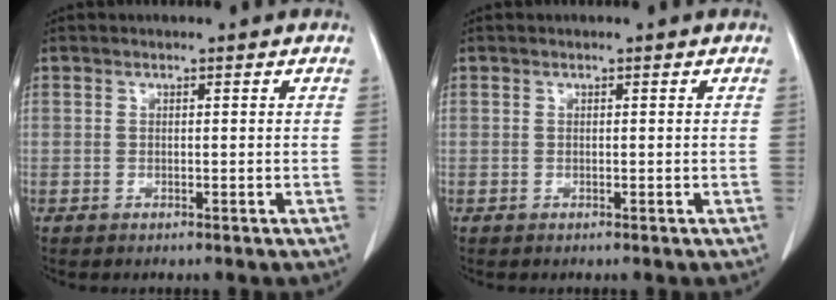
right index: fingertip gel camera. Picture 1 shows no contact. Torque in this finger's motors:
{"motor_torque": [0.00, 0.00, 0.00, 0.00]}